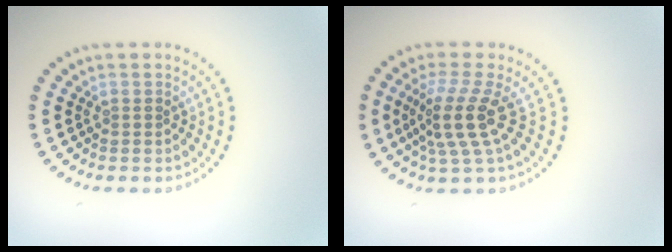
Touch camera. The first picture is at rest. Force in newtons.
{"total": 4.0, "press": 2.9, "slide": 2.8}